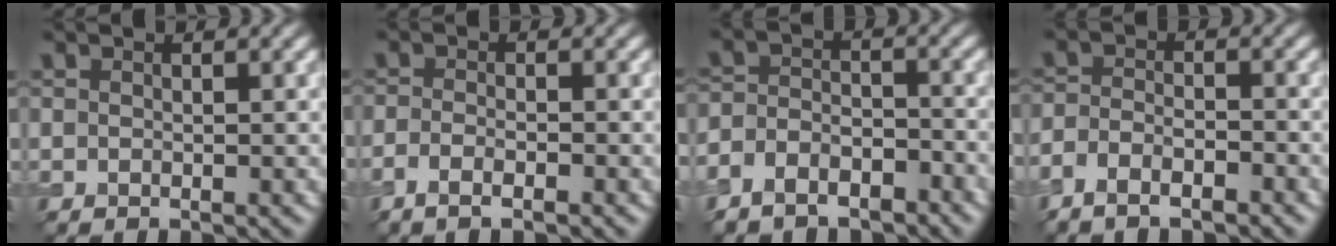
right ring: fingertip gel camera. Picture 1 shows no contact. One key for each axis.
{"total": 1.7, "fx": -1.2, "fy": 0.3, "fz": 1.1, "tx": -0.025, "ty": -0.004, "tz": -0.027}
{"total": 4.2, "fx": -3.5, "fy": 2.0, "fz": 1.0, "tx": -0.021, "ty": -0.004, "tz": -0.066}
{"total": 3.0, "fx": -2.5, "fy": 1.0, "fz": 1.4, "tx": -0.025, "ty": -0.003, "tz": -0.049}